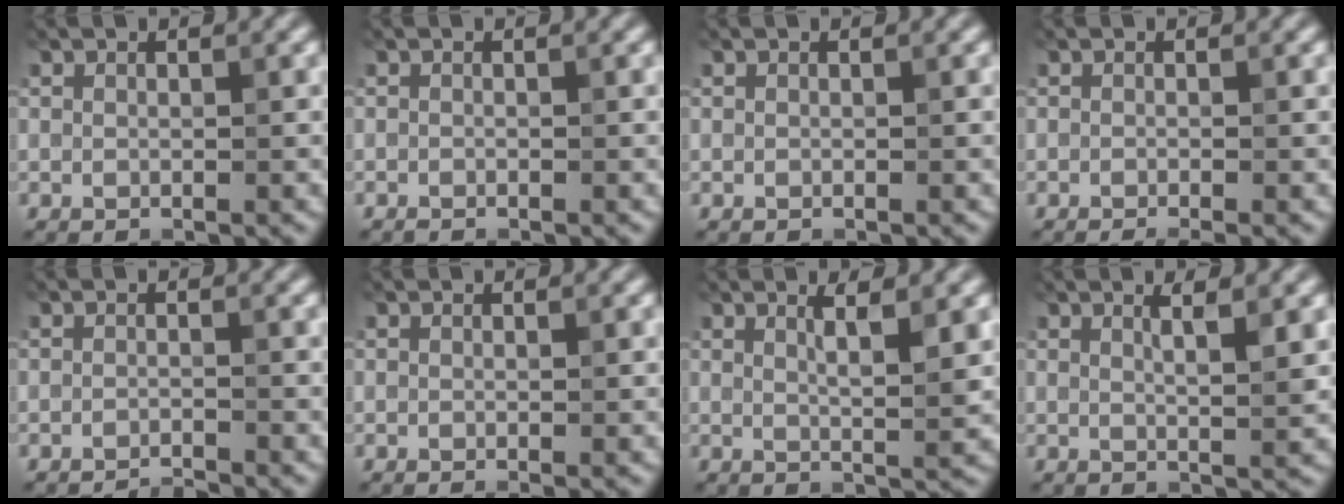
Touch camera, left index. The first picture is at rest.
{"total": 0.0}
{"total": 0.0}
{"total": 1.6, "force": [-0.8, 0.5, 1.3], "torque": [-0.010, -0.010, -0.013]}
{"total": 1.5, "force": [-1.4, 0.1, 0.4], "torque": [0.001, -0.003, -0.029]}
{"total": 0.6, "force": [-0.2, 0.1, 0.5], "torque": [-0.008, -0.006, -0.002]}
{"total": 3.0, "force": [1.3, 0.7, 2.7], "torque": [-0.031, -0.001, 0.018]}
{"total": 2.6, "force": [1.2, 0.6, 2.2], "torque": [-0.023, 0.001, 0.013]}